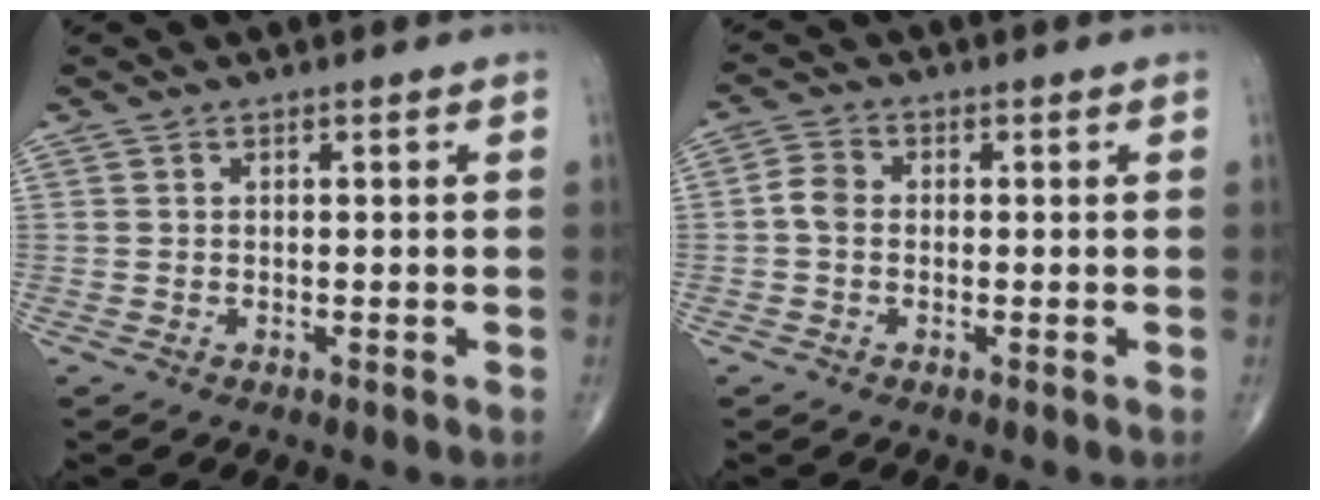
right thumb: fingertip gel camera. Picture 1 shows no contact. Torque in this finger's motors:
{"motor_torque": [-0.01, 0.04, 0.26, -0.21, 0.03]}